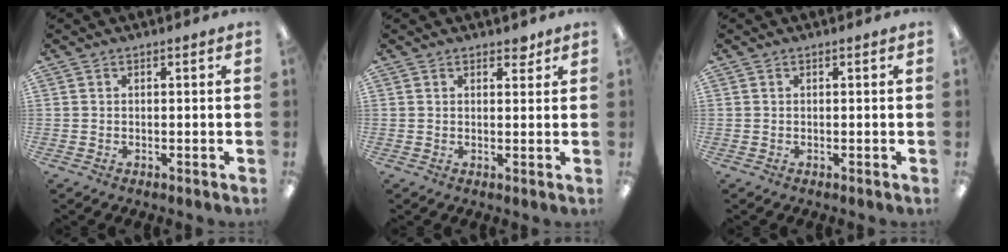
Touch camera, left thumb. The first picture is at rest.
{"total": 2.4, "force": [1.9, 1.1, 0.9], "torque": [0.004, -0.009, 0.030]}
{"total": 0.0}